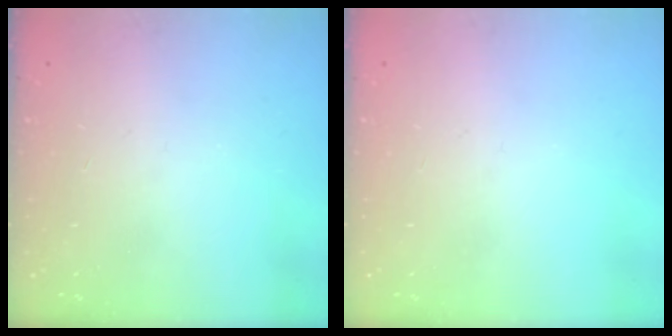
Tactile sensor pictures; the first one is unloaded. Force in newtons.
{"total": 0.0}